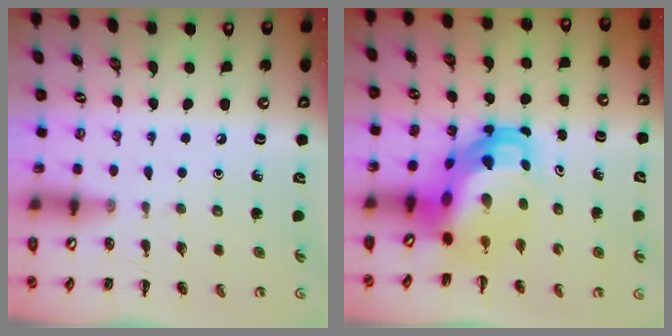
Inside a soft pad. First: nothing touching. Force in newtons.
{"total": 9.0, "press": 8.6, "slide": 2.5}